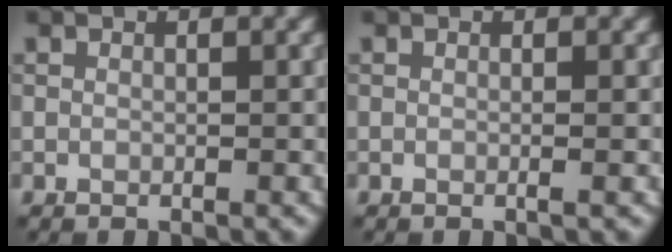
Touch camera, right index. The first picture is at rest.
{"total": 0.9, "force": [-0.1, 0.2, 0.8], "torque": [-0.009, -0.003, -0.006]}